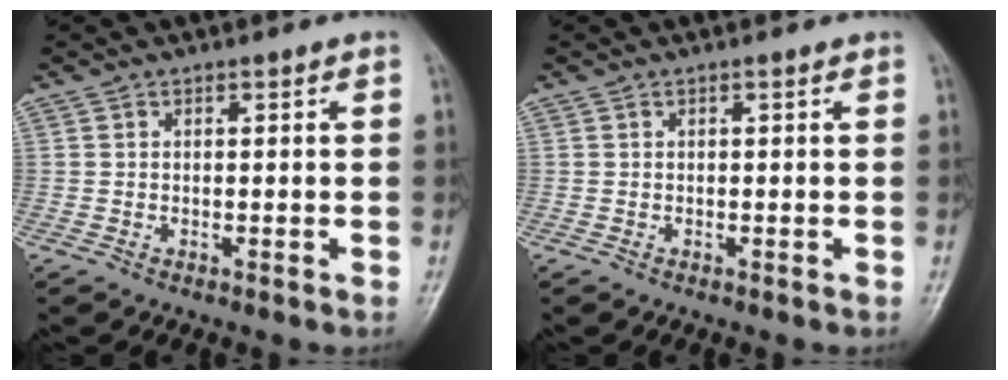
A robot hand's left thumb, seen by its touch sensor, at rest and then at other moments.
{"total": 0.0}